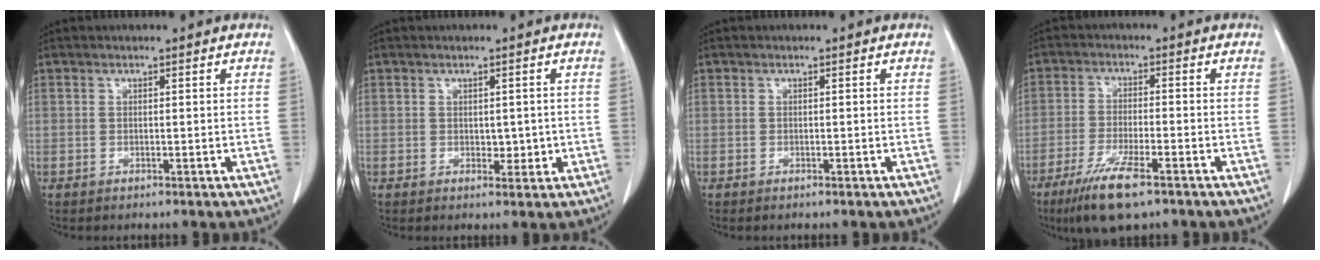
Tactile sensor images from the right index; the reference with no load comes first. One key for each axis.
{"total": 2.1, "fx": -0.1, "fy": 1.4, "fz": 1.6, "tx": -0.017, "ty": -0.001, "tz": 0.006}
{"total": 0.0}
{"total": 8.8, "fx": -5.7, "fy": 1.3, "fz": 6.7, "tx": -0.129, "ty": -0.023, "tz": -0.095}